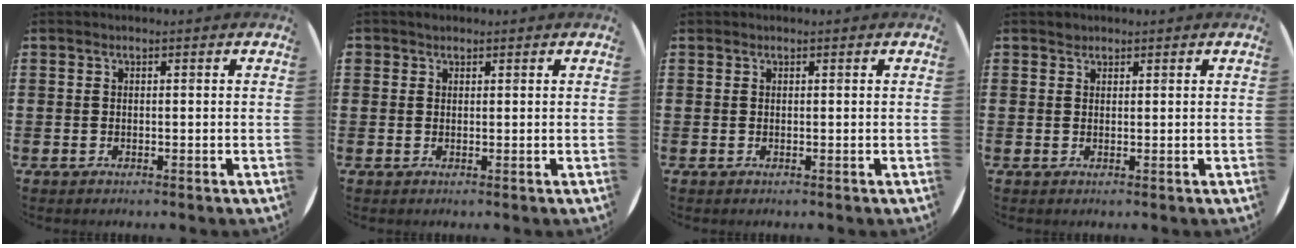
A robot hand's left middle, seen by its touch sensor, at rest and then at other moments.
{"total": 0.7, "force": [0.6, 0.4, -0.1], "torque": [0.002, 0.004, 0.011]}
{"total": 0.0}
{"total": 0.8, "force": [0.7, 0.4, 0.0], "torque": [0.000, 0.002, 0.014]}